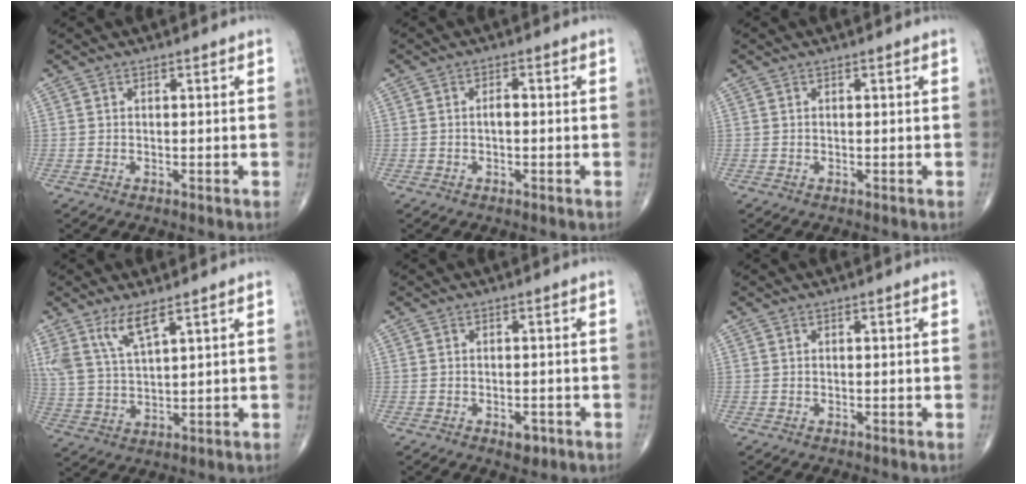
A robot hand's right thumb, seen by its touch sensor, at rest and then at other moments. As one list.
[{"total": 1.5, "force": [-0.2, 0.7, 1.3], "torque": [-0.021, 0.007, -0.004]}, {"total": 0.0}, {"total": 7.3, "force": [4.7, 1.9, 5.3], "torque": [-0.114, -0.019, 0.102]}, {"total": 2.7, "force": [-1.3, 1.5, 1.8], "torque": [-0.017, 0.002, -0.014]}, {"total": 0.0}]